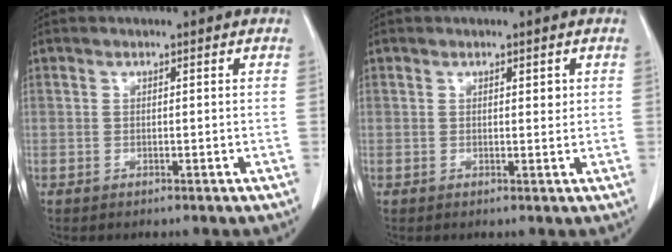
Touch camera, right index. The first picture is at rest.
{"total": 1.3, "force": [0.5, 0.5, 1.0], "torque": [-0.015, -0.001, 0.007]}